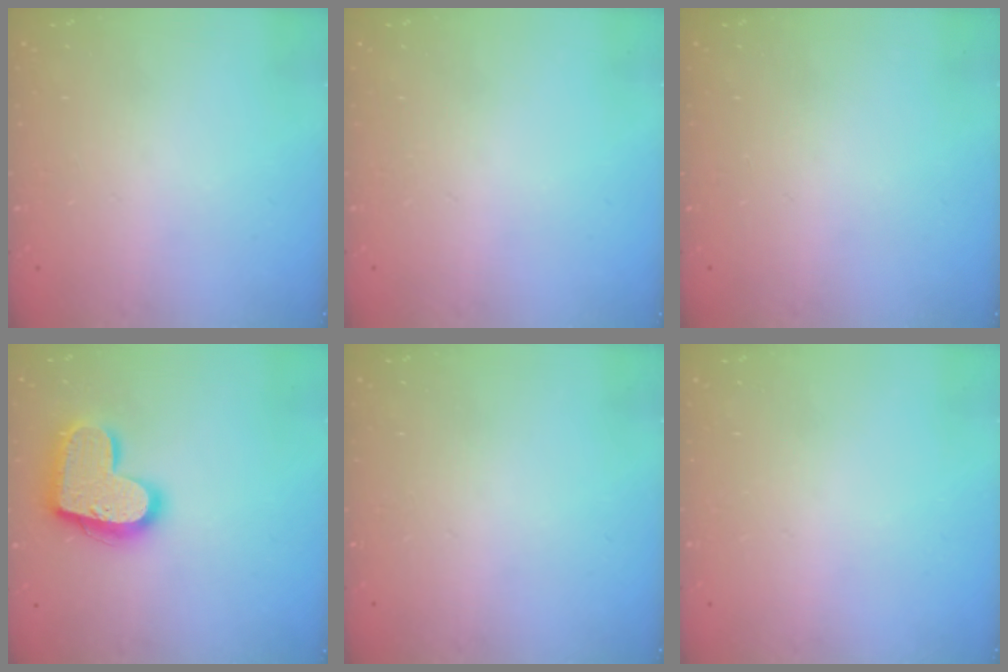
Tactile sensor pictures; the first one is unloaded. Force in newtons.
{"total": 0.0}
{"total": 0.0}
{"total": 17.8, "press": 17.8, "slide": 1.2}
{"total": 0.0}
{"total": 0.0}